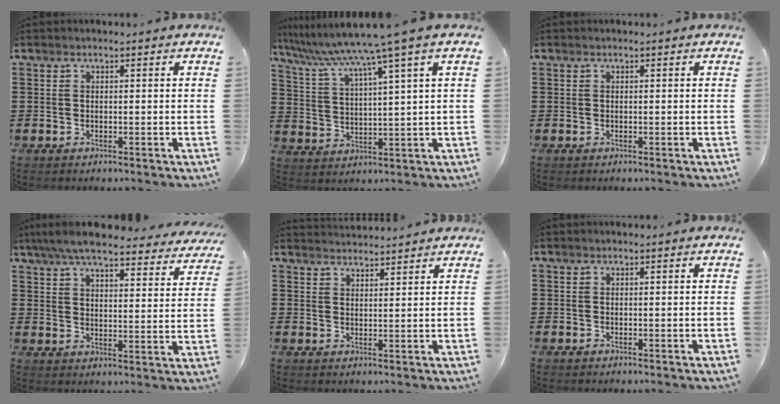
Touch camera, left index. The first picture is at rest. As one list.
[{"total": 8.0, "force": [6.3, -1.6, 4.6], "torque": [-0.115, -0.043, 0.099]}, {"total": 0.0}, {"total": 7.2, "force": [6.5, 0.7, 3.0], "torque": [-0.084, -0.032, 0.115]}, {"total": 2.6, "force": [2.5, -0.2, -0.2], "torque": [-0.004, -0.007, 0.049]}, {"total": 0.0}]